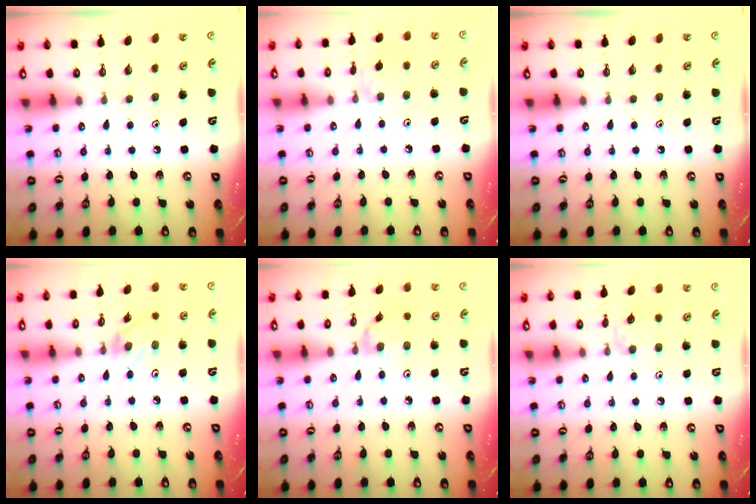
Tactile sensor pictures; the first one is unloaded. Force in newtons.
{"total": 1.3, "press": 1.2, "slide": 0.4}
{"total": 0.0}
{"total": 2.1, "press": 2.0, "slide": 0.4}
{"total": 0.6, "press": 0.5, "slide": 0.3}
{"total": 5.6, "press": 5.6, "slide": 0.6}